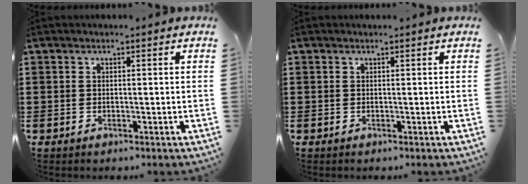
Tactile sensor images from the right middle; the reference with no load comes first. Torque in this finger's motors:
{"motor_torque": [-0.19, -0.07, -0.02, 0.00]}